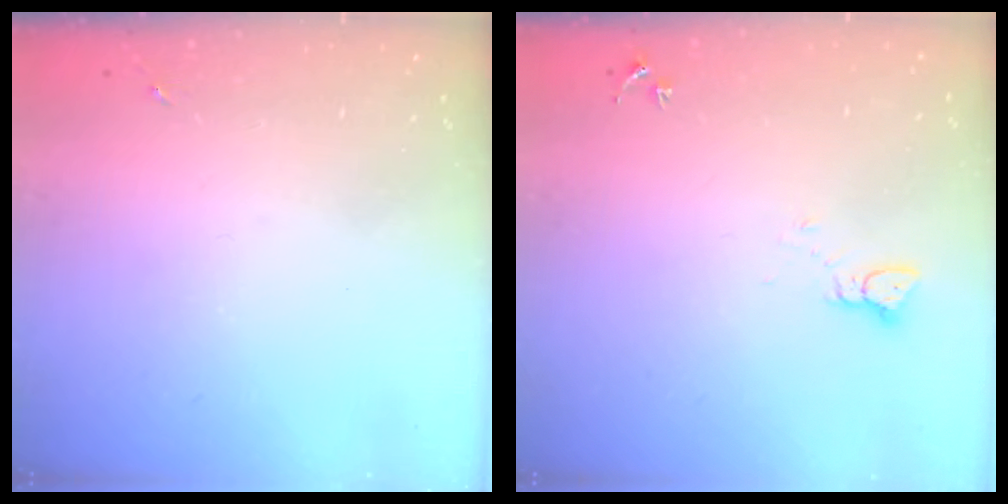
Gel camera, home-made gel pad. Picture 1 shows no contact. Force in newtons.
{"total": 2.2, "press": 2.2, "slide": 0.2}